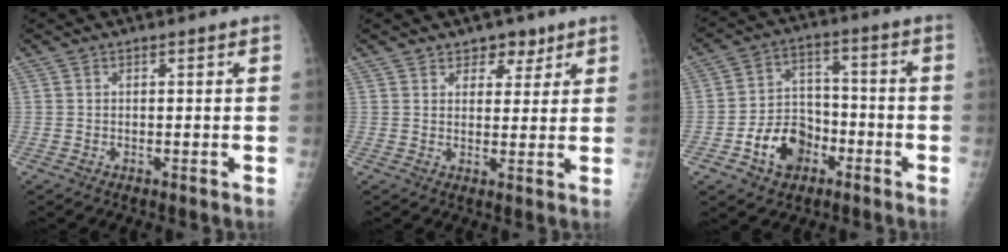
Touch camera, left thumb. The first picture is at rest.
{"total": 4.4, "force": [3.0, 2.9, 1.5], "torque": [0.009, -0.015, 0.043]}
{"total": 11.1, "force": [-4.9, 8.2, 5.6], "torque": [-0.058, 0.038, -0.082]}